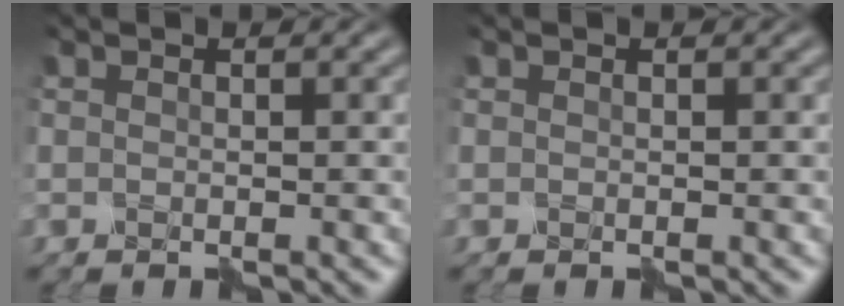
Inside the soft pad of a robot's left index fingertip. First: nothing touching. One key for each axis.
{"total": 0.0}